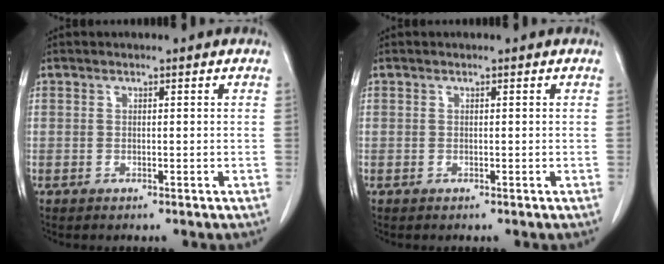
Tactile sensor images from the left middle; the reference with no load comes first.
{"total": 0.0}